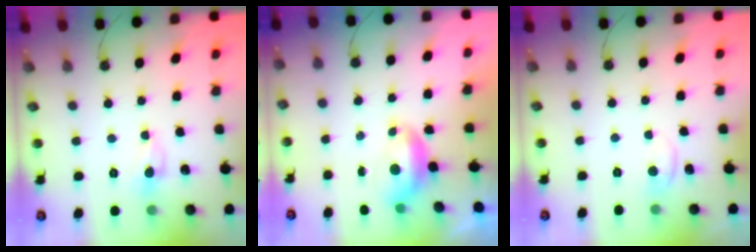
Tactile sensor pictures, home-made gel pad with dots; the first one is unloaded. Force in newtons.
{"total": 0.6, "press": 0.0, "slide": 0.6}
{"total": 0.9, "press": 0.7, "slide": 0.5}